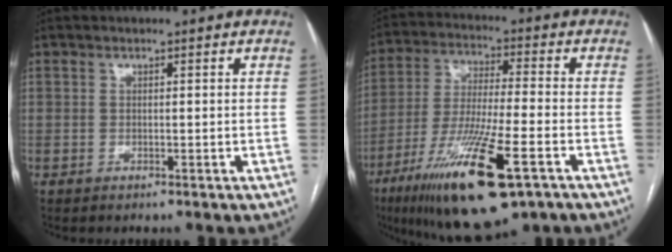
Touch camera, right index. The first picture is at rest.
{"total": 18.8, "force": [-9.8, 2.8, 15.8], "torque": [-0.301, -0.041, -0.166]}